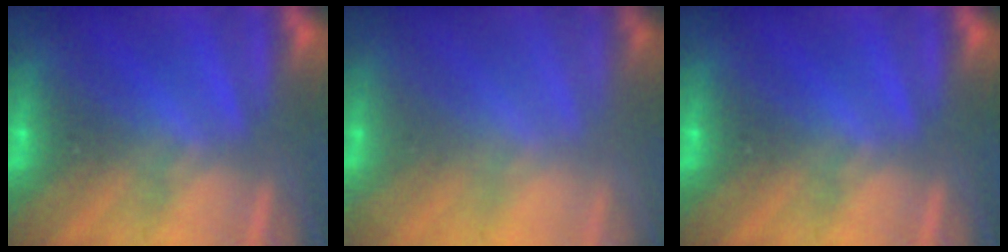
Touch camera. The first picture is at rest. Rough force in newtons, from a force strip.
{"total": 1.5}
{"total": 0.0}